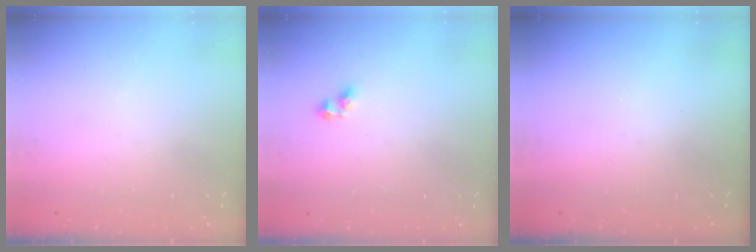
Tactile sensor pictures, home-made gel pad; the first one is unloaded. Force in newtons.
{"total": 4.0, "press": 3.9, "slide": 0.5}
{"total": 0.0}